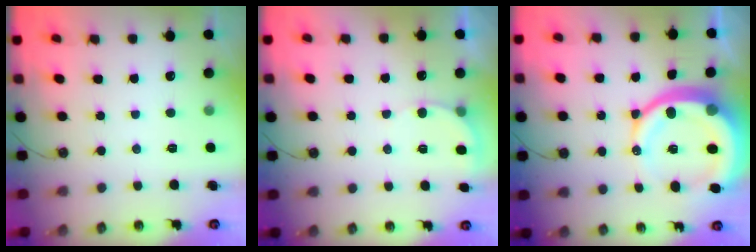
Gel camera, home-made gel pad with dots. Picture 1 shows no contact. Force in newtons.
{"total": 4.4, "press": 4.2, "slide": 1.2}
{"total": 18.3, "press": 18.1, "slide": 2.3}